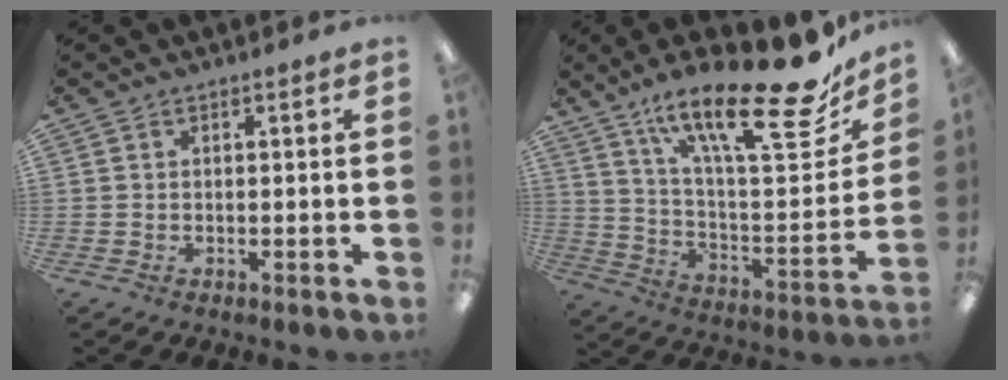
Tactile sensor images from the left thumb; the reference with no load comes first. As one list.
[{"total": 25.4, "force": [17.4, 6.5, 17.4], "torque": [-0.256, -0.121, 0.281]}]